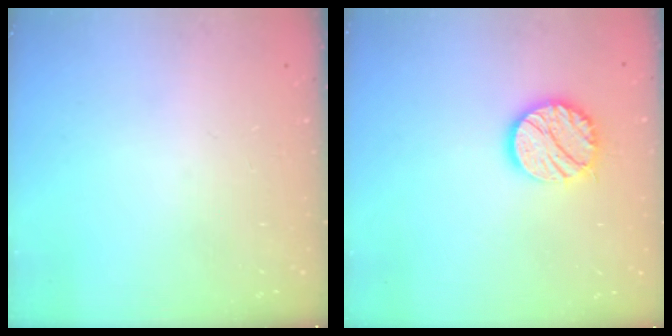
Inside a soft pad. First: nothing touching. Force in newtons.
{"total": 12.5, "press": 12.5, "slide": 0.6}